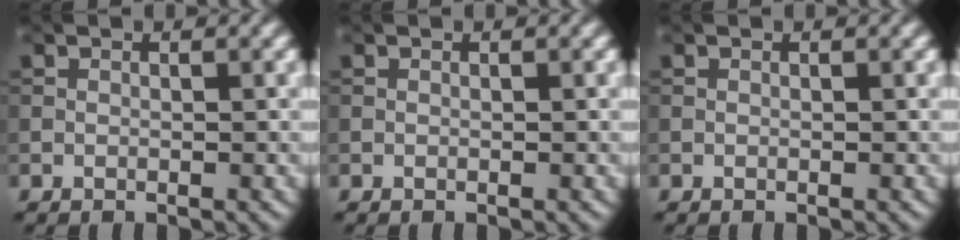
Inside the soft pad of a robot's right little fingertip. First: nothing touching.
{"total": 0.0}
{"total": 0.0}